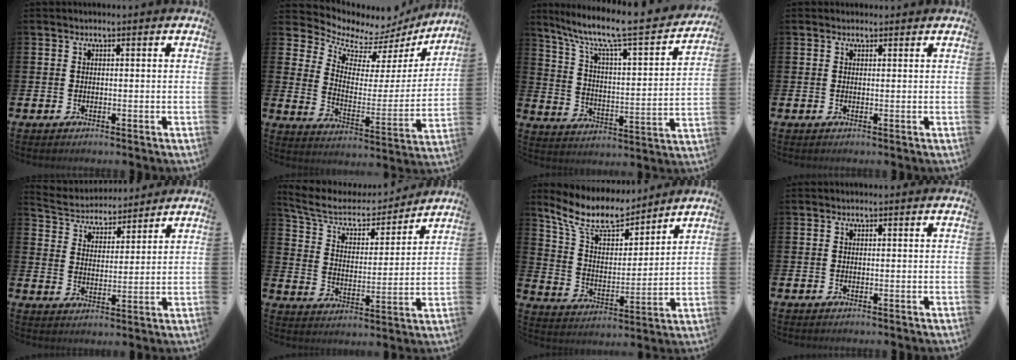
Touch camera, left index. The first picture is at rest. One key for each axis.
{"total": 7.4, "fx": 6.4, "fy": 3.5, "fz": 1.2, "tx": -0.049, "ty": -0.058, "tz": 0.106}
{"total": 8.0, "fx": 7.5, "fy": 0.0, "fz": 2.8, "tx": -0.080, "ty": -0.066, "tz": 0.121}
{"total": 0.7, "fx": 0.6, "fy": 0.4, "fz": 0.0, "tx": 0.014, "ty": 0.000, "tz": 0.008}
{"total": 4.4, "fx": 4.2, "fy": 1.3, "fz": -0.4, "tx": -0.016, "ty": -0.034, "tz": 0.069}
{"total": 7.7, "fx": 6.8, "fy": 3.0, "fz": 2.2, "tx": -0.074, "ty": -0.052, "tz": 0.113}
{"total": 10.0, "fx": 8.9, "fy": 3.2, "fz": 3.3, "tx": -0.099, "ty": -0.056, "tz": 0.157}
{"total": 0.0}